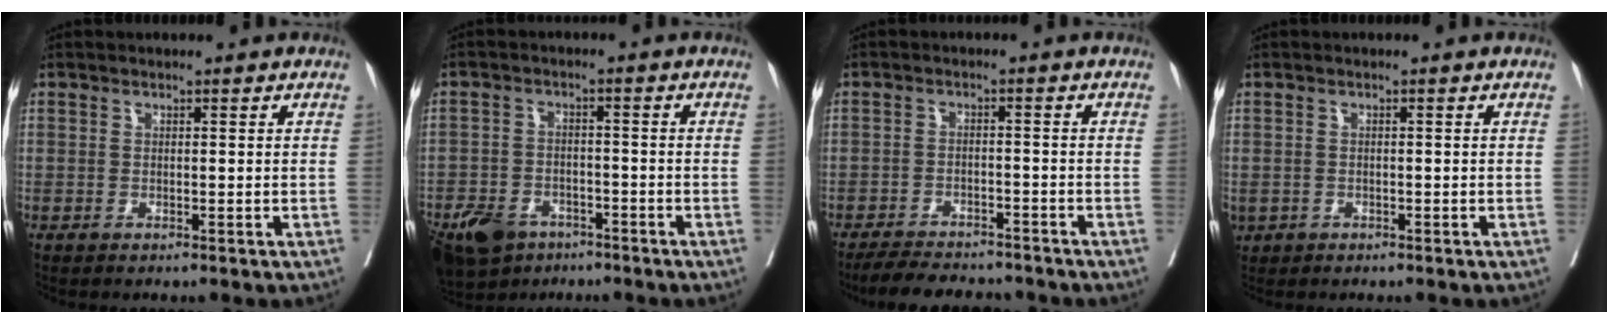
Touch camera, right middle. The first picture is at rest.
{"total": 11.9, "force": [-8.0, 7.2, 5.1], "torque": [-0.117, -0.006, -0.128]}
{"total": 8.9, "force": [-8.2, 2.2, 2.8], "torque": [-0.039, -0.005, -0.121]}
{"total": 2.4, "force": [-1.2, 1.9, 0.9], "torque": [-0.021, -0.002, -0.015]}